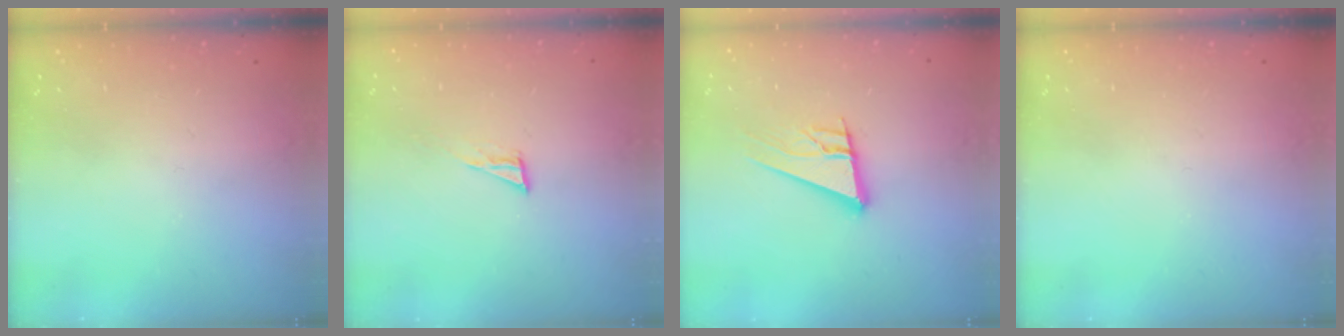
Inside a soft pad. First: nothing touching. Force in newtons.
{"total": 4.8, "press": 4.7, "slide": 0.6}
{"total": 13.1, "press": 12.7, "slide": 3.4}
{"total": 0.0}